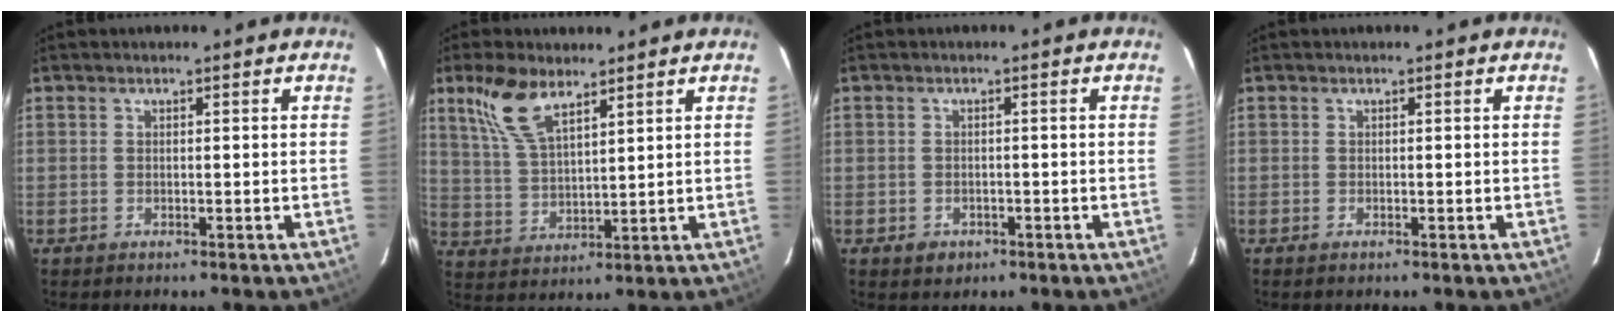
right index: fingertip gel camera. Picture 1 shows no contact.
{"total": 9.5, "force": [6.2, 3.7, 6.1], "torque": [-0.130, 0.011, 0.132]}
{"total": 2.6, "force": [-1.3, 2.1, 0.9], "torque": [-0.018, -0.001, -0.013]}
{"total": 0.0}